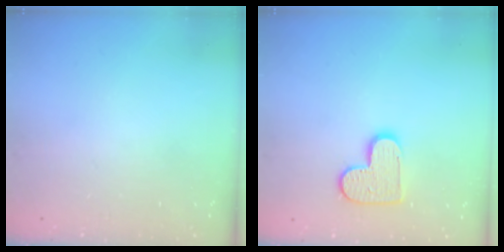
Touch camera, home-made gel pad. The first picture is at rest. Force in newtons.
{"total": 10.1, "press": 10.1, "slide": 0.3}